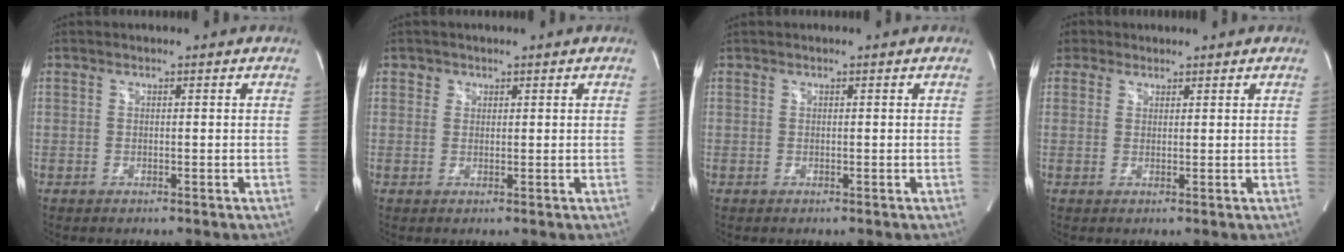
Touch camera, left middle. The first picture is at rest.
{"total": 1.1, "force": [0.6, 0.9, 0.0], "torque": [0.013, -0.001, 0.004]}
{"total": 0.0}
{"total": 2.7, "force": [1.9, 1.9, -0.1], "torque": [0.002, 0.015, 0.032]}